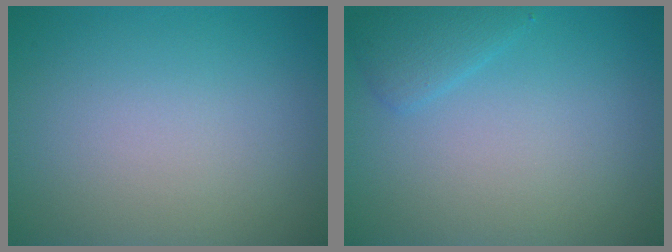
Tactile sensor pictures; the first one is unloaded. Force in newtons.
{"total": 1.7, "press": 1.7, "slide": 0.1}